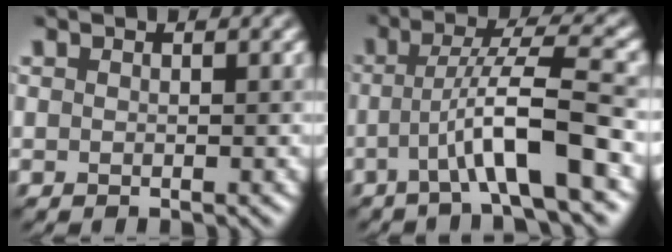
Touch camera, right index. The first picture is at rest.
{"total": 6.4, "force": [-1.9, 0.5, 6.1], "torque": [-0.106, 0.016, -0.033]}